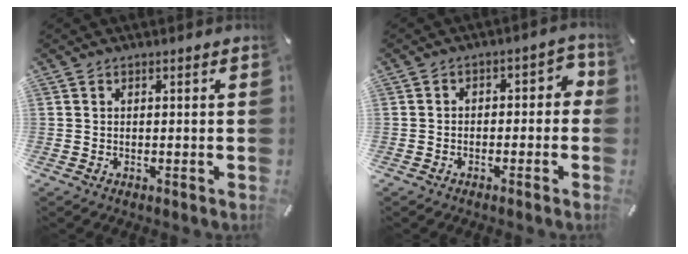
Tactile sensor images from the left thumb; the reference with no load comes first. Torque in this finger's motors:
{"motor_torque": [0.18, -0.03, 0.24, 0.27, 0.01]}